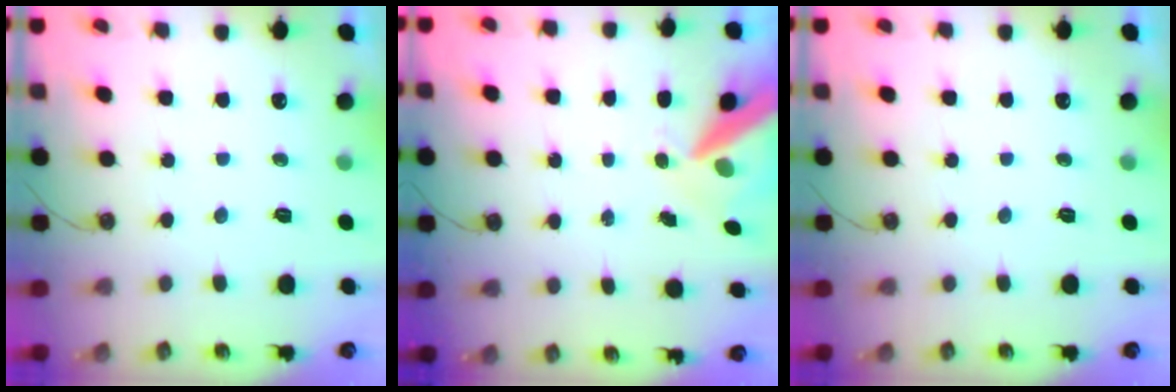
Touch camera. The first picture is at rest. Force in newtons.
{"total": 10.9, "press": 10.8, "slide": 1.3}
{"total": 0.0}